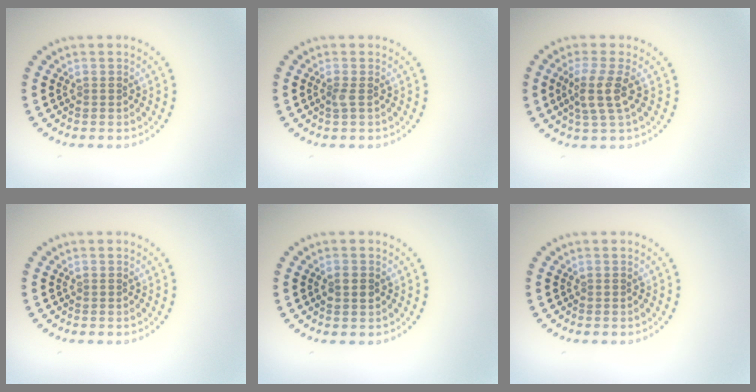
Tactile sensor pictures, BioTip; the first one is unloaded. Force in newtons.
{"total": 0.8, "press": 0.5, "slide": 0.5}
{"total": 3.0, "press": 2.4, "slide": 1.8}
{"total": 0.0}
{"total": 1.1, "press": 1.1, "slide": 0.1}
{"total": 0.0}